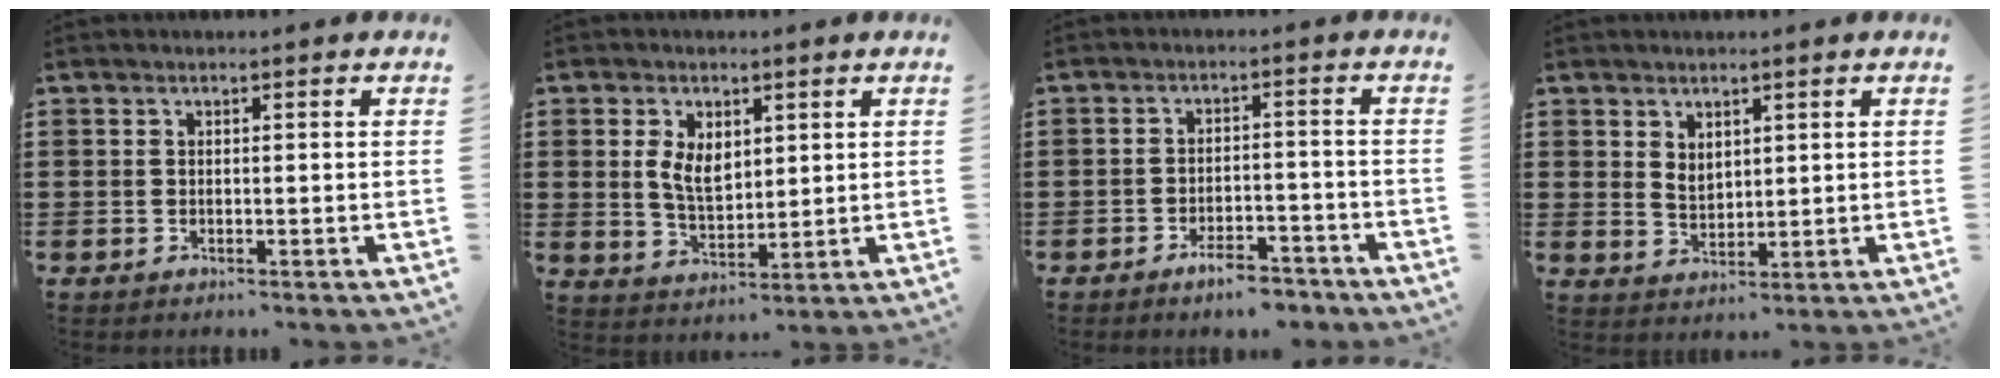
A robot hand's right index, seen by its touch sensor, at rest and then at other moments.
{"total": 5.2, "force": [1.5, 3.2, 3.9], "torque": [-0.084, 0.009, 0.026]}
{"total": 4.5, "force": [-4.0, 1.1, 1.9], "torque": [-0.029, 0.011, -0.074]}
{"total": 2.8, "force": [1.9, 1.7, 1.0], "torque": [-0.026, 0.006, 0.037]}